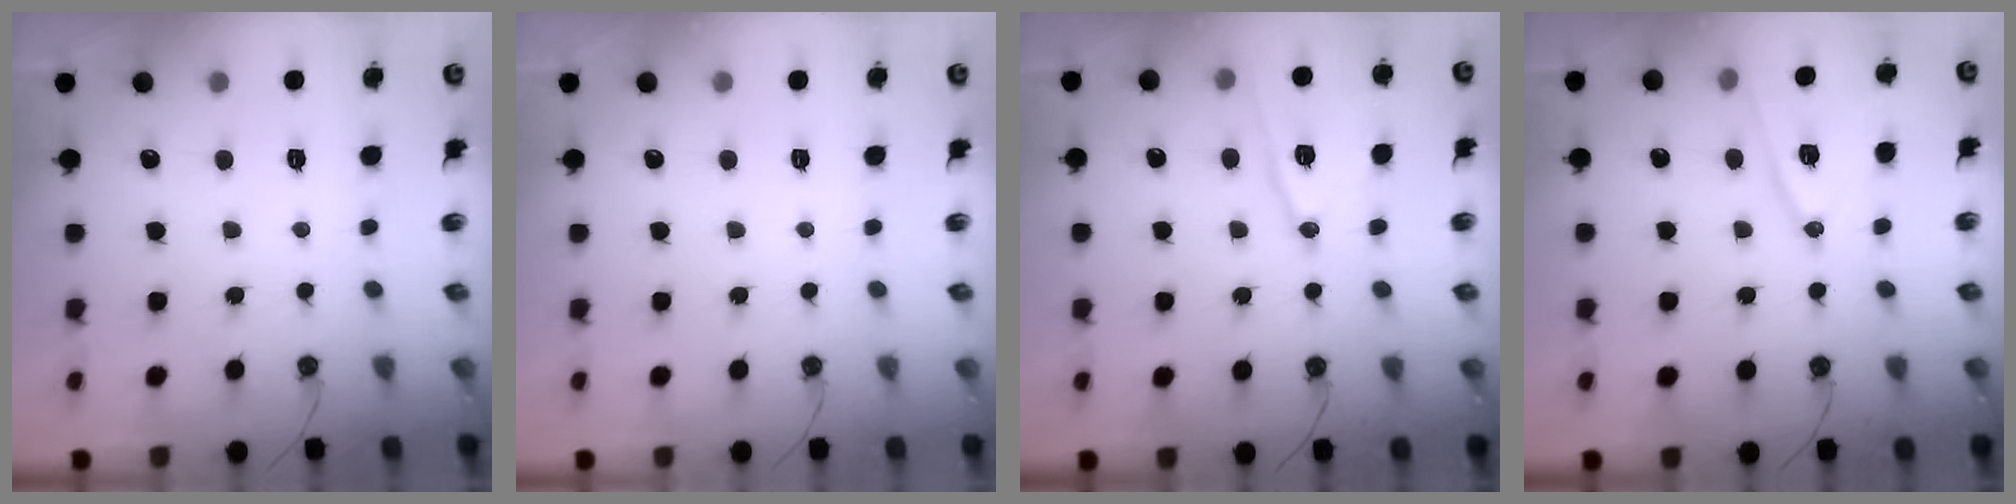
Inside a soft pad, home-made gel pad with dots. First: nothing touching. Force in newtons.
{"total": 0.0}
{"total": 12.6, "press": 12.6, "slide": 0.7}
{"total": 12.1, "press": 11.5, "slide": 3.7}